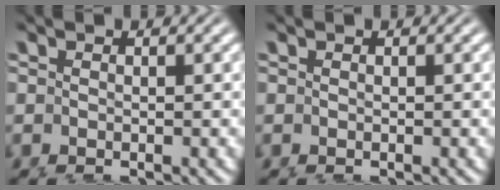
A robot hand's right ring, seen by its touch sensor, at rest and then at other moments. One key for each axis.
{"total": 0.0}